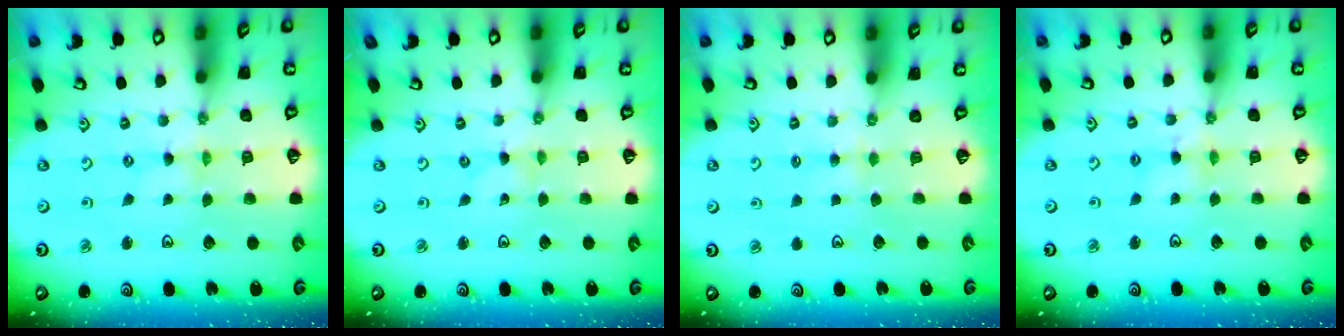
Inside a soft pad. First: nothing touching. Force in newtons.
{"total": 0.0}
{"total": 2.4, "press": 2.4, "slide": 0.4}
{"total": 4.3, "press": 4.3, "slide": 0.5}